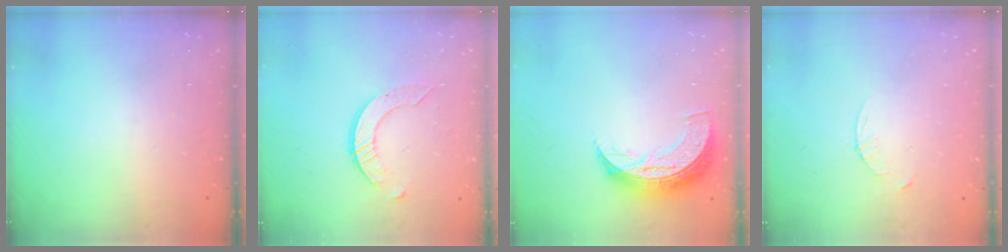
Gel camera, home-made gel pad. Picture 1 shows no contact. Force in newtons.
{"total": 5.3, "press": 5.3, "slide": 0.5}
{"total": 10.1, "press": 10.1, "slide": 0.7}
{"total": 2.3, "press": 2.3, "slide": 0.3}